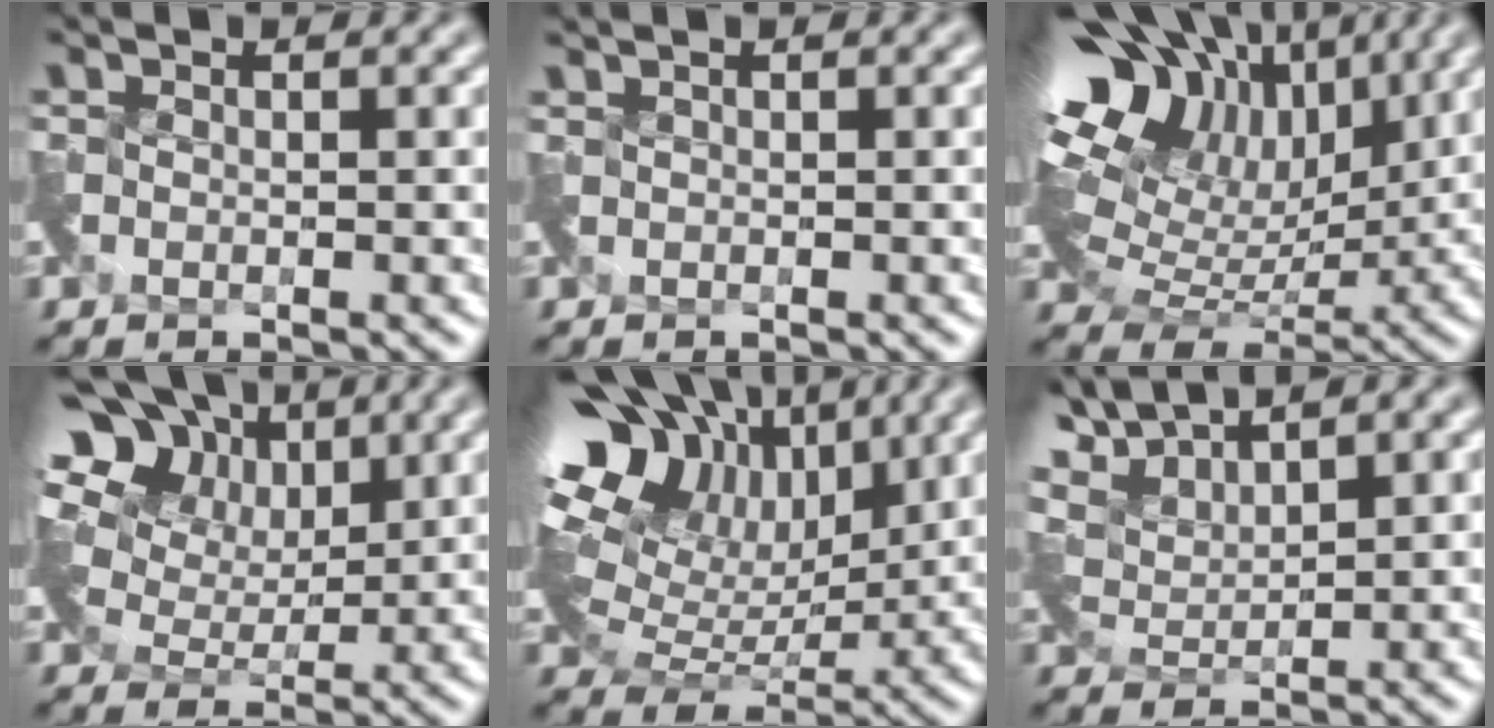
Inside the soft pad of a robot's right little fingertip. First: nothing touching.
{"total": 0.0}
{"total": 14.5, "force": [6.9, 8.8, 9.2], "torque": [-0.185, 0.043, 0.132]}
{"total": 15.8, "force": [9.1, 9.8, 8.3], "torque": [-0.168, 0.059, 0.138]}
{"total": 13.6, "force": [7.5, 8.1, 7.9], "torque": [-0.170, 0.050, 0.137]}
{"total": 5.5, "force": [5.0, 1.3, 1.9], "torque": [-0.056, 0.015, 0.091]}